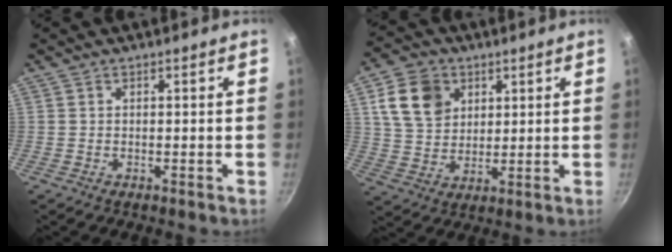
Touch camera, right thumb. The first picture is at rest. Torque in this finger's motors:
{"motor_torque": [-0.24, 0.94, 1.14, 0.40, 0.35]}